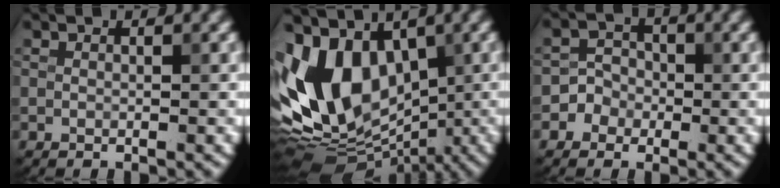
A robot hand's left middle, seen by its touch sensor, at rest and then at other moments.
{"total": 11.5, "force": [1.3, 8.2, 8.1], "torque": [-0.157, -0.010, 0.008]}
{"total": 2.8, "force": [-1.1, 2.5, 0.2], "torque": [0.031, 0.006, -0.027]}